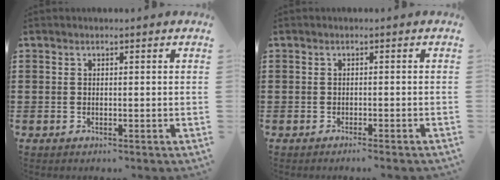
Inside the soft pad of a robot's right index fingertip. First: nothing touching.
{"total": 1.0, "force": [-0.9, -0.3, 0.5], "torque": [-0.011, -0.006, -0.015]}